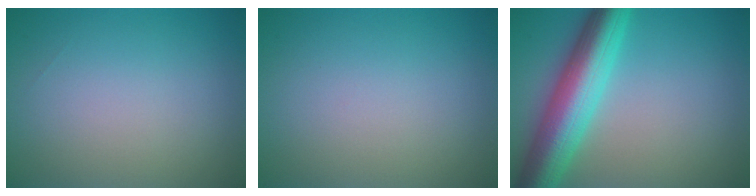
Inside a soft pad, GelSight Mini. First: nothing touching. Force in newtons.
{"total": 0.0}
{"total": 8.6, "press": 8.6, "slide": 0.5}